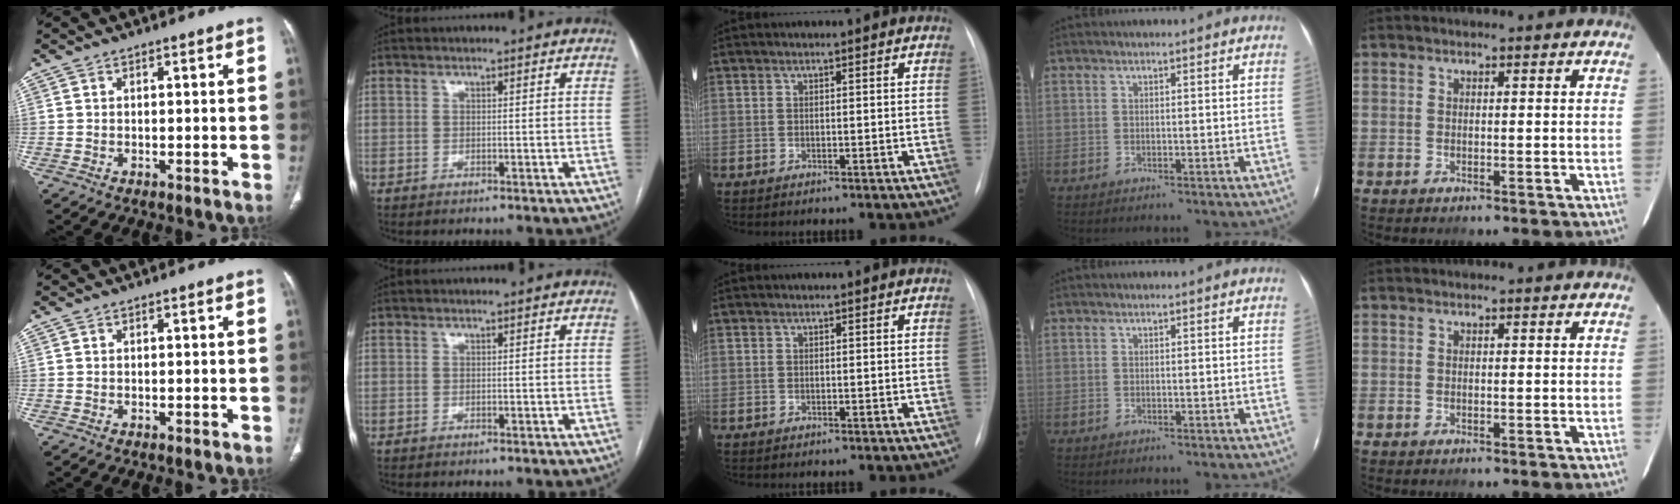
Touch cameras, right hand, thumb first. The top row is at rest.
{}